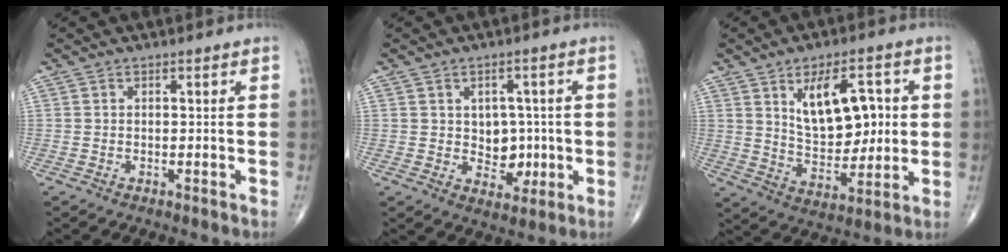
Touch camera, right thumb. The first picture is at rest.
{"total": 6.3, "force": [0.0, 5.1, 3.8], "torque": [-0.011, 0.000, 0.006]}
{"total": 14.1, "force": [3.4, 7.7, 11.3], "torque": [-0.142, -0.015, 0.066]}